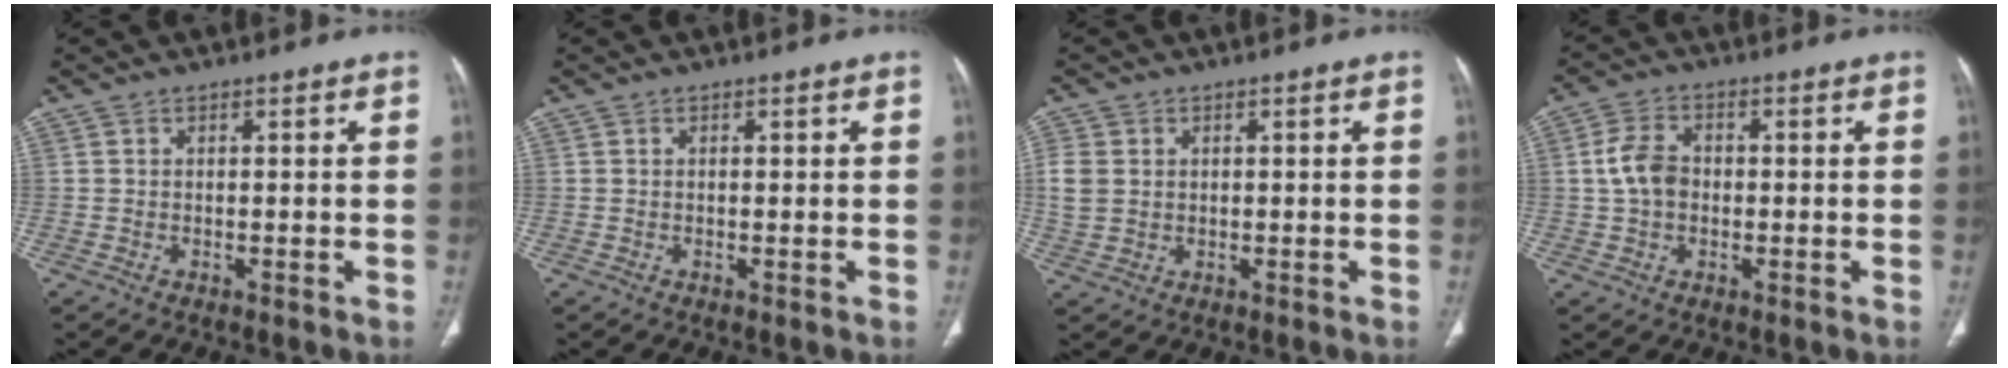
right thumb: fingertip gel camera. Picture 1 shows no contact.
{"total": 0.0}
{"total": 4.8, "force": [0.7, 3.9, 2.7], "torque": [-0.060, 0.002, 0.019]}
{"total": 6.0, "force": [-0.1, 4.4, 4.1], "torque": [-0.076, 0.014, -0.007]}